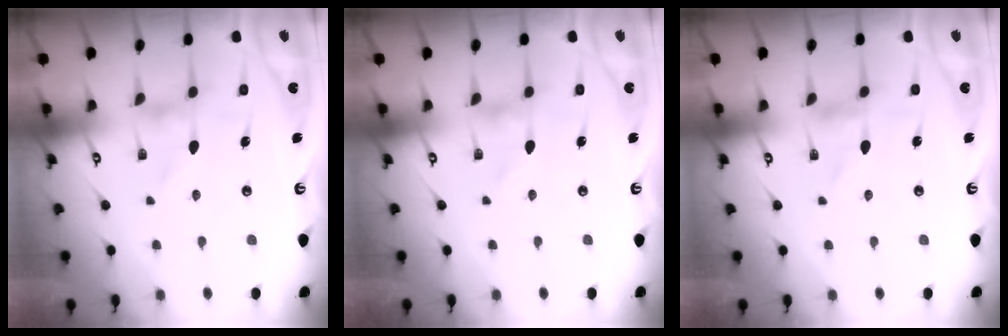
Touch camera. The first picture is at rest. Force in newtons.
{"total": 0.0}
{"total": 0.0}